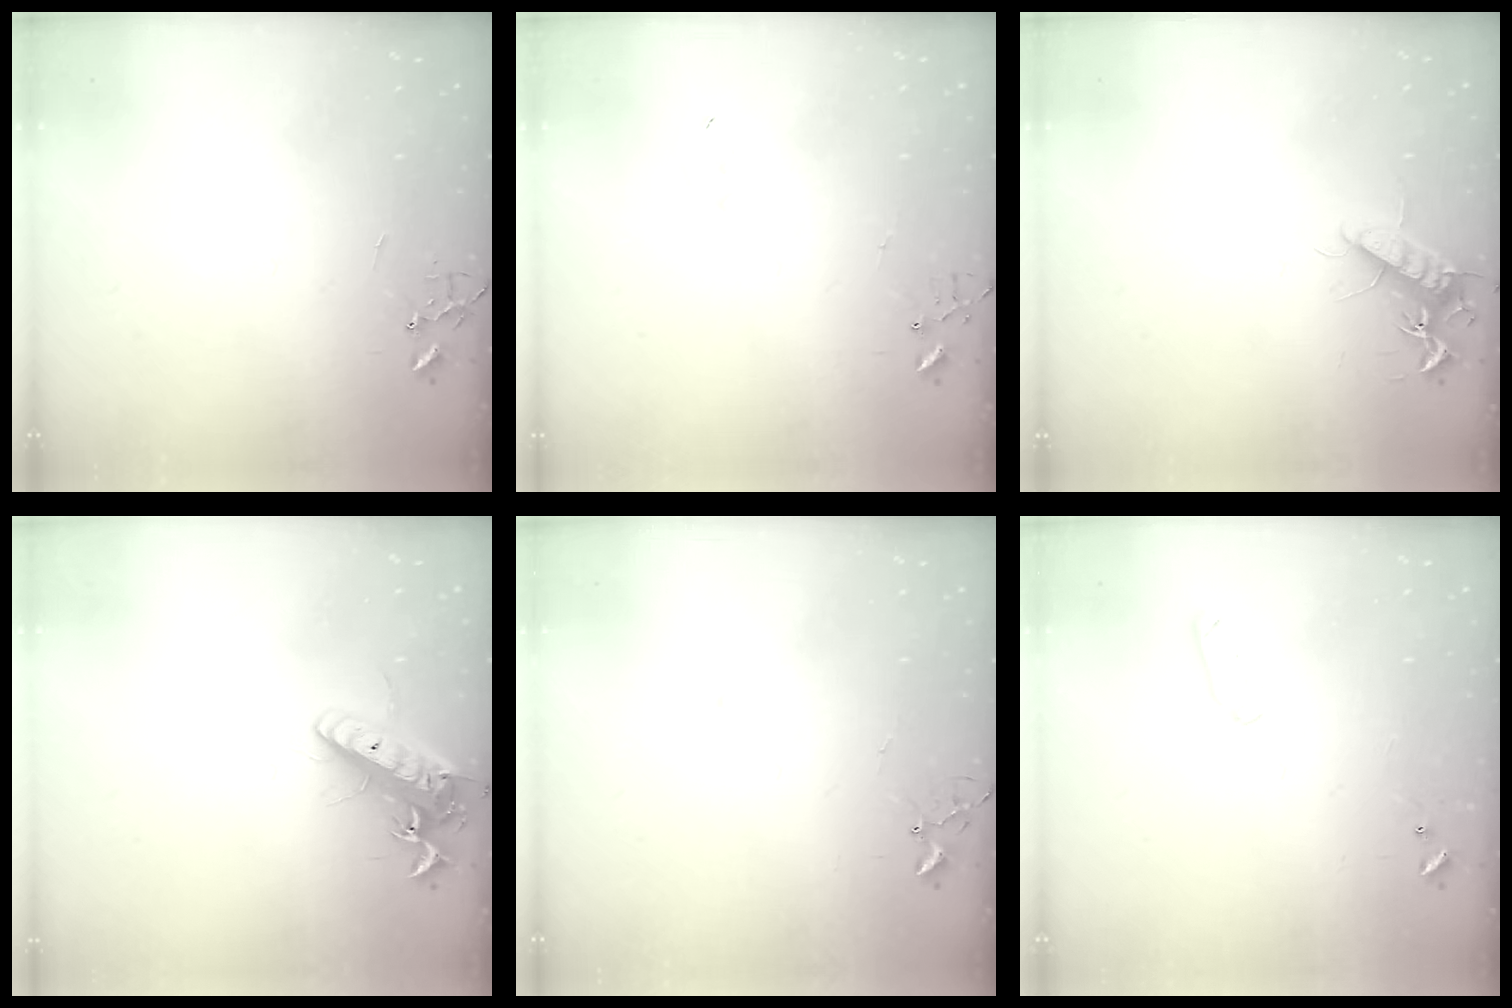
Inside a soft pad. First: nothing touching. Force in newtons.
{"total": 6.8, "press": 6.8, "slide": 0.5}
{"total": 11.3, "press": 11.3, "slide": 0.7}
{"total": 14.7, "press": 14.4, "slide": 2.8}
{"total": 6.5, "press": 6.5, "slide": 0.7}
{"total": 5.2, "press": 5.1, "slide": 1.0}